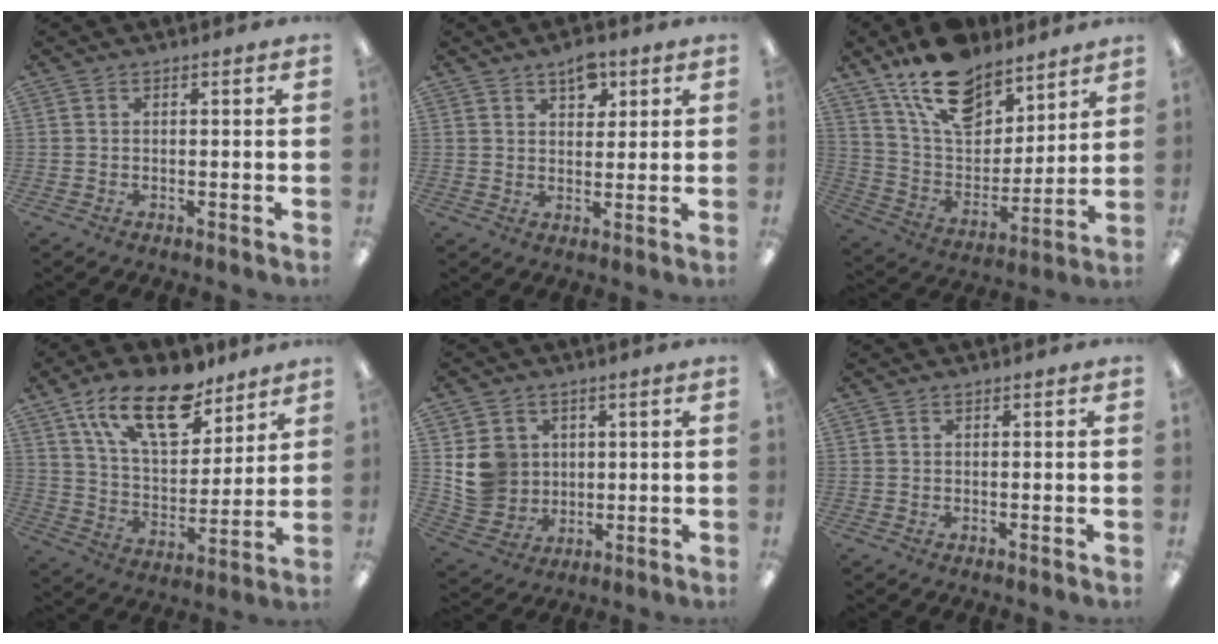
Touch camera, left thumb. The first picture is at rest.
{"total": 5.6, "force": [3.7, 3.1, 2.7], "torque": [-0.021, -0.019, 0.061]}
{"total": 17.2, "force": [12.6, 8.7, 7.8], "torque": [-0.149, -0.072, 0.231]}
{"total": 19.7, "force": [13.1, 9.2, 11.6], "torque": [-0.197, -0.061, 0.229]}
{"total": 9.0, "force": [2.3, 8.4, 2.3], "torque": [-0.053, -0.004, 0.052]}
{"total": 0.0}